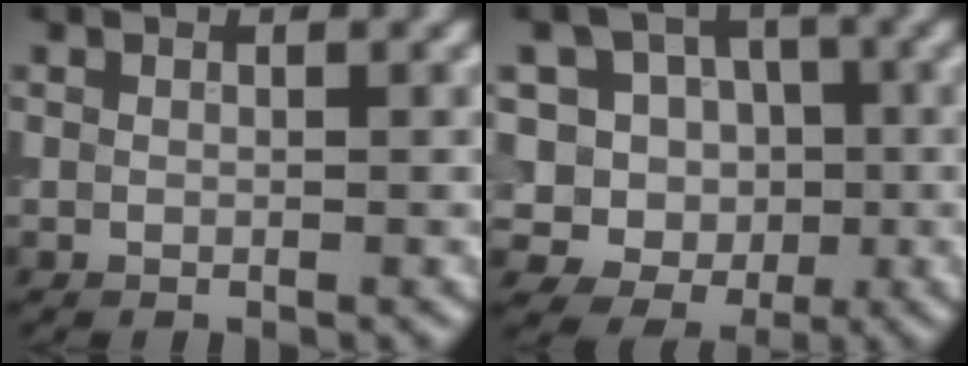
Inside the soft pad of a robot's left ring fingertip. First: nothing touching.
{"total": 9.7, "force": [1.3, 8.9, 3.5], "torque": [-0.082, 0.048, -0.010]}